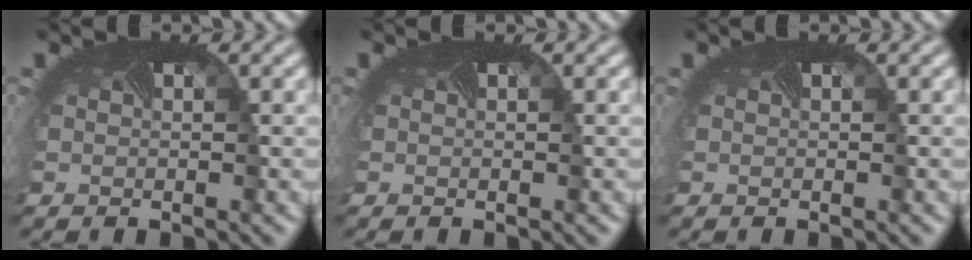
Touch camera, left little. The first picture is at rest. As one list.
[{"total": 0.0}, {"total": 0.0}]